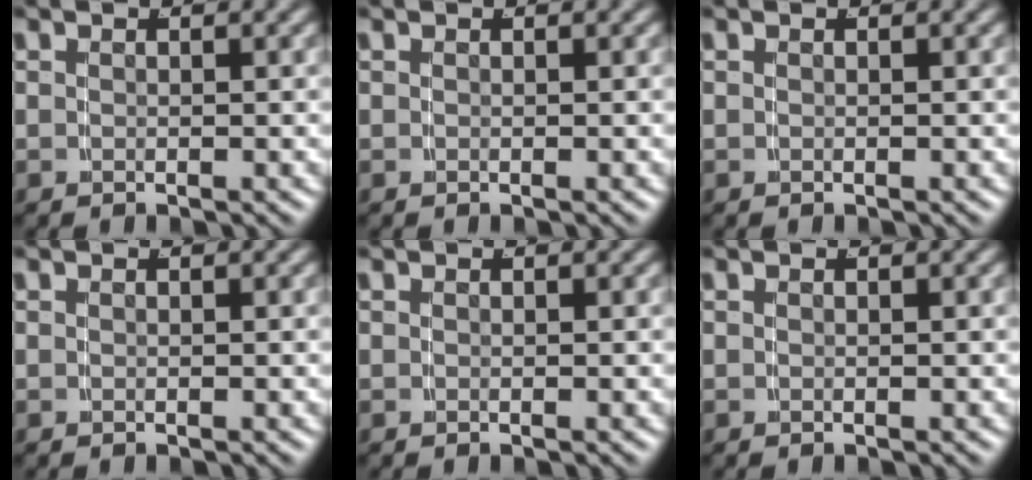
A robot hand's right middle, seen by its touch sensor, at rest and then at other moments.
{"total": 0.0}
{"total": 0.0}
{"total": 0.0}
{"total": 0.0}
{"total": 0.0}